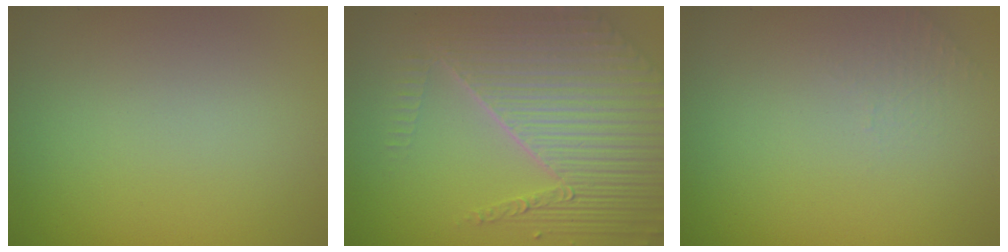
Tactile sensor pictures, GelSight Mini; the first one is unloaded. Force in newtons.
{"total": 8.9, "press": 5.8, "slide": 6.7}
{"total": 0.5, "press": 0.4, "slide": 0.4}